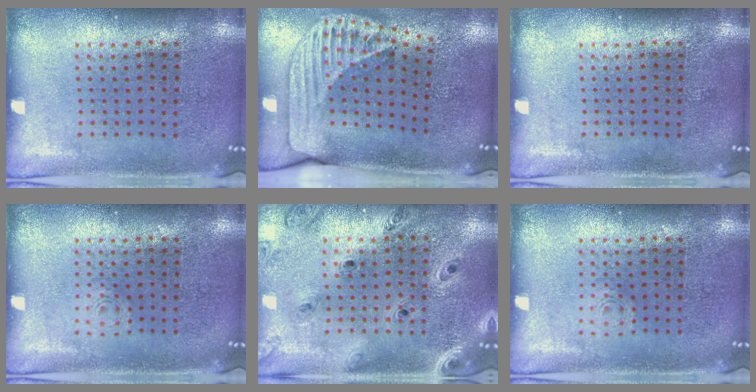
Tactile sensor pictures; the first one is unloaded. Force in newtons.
{"total": 2.6, "press": 1.8, "slide": 1.9}
{"total": 0.0}
{"total": 0.7, "press": 0.7, "slide": 0.1}
{"total": 1.3, "press": 1.3, "slide": 0.2}
{"total": 0.7, "press": 0.7, "slide": 0.1}